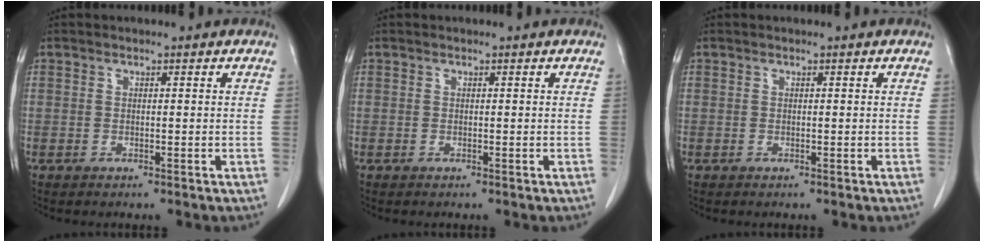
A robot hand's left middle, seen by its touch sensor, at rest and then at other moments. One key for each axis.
{"total": 0.0}
{"total": 0.0}